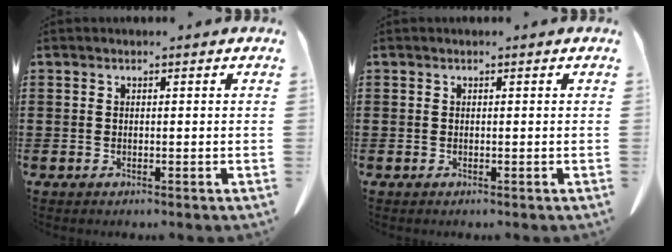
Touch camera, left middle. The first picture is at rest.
{"total": 0.0}